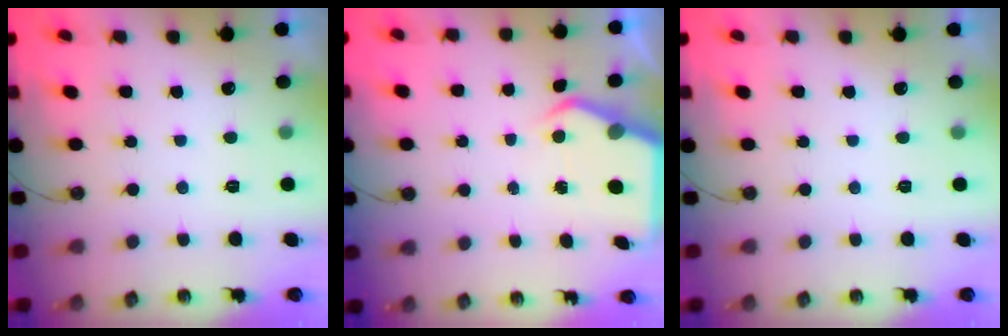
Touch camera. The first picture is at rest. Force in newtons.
{"total": 5.4, "press": 5.4, "slide": 0.4}
{"total": 0.0}